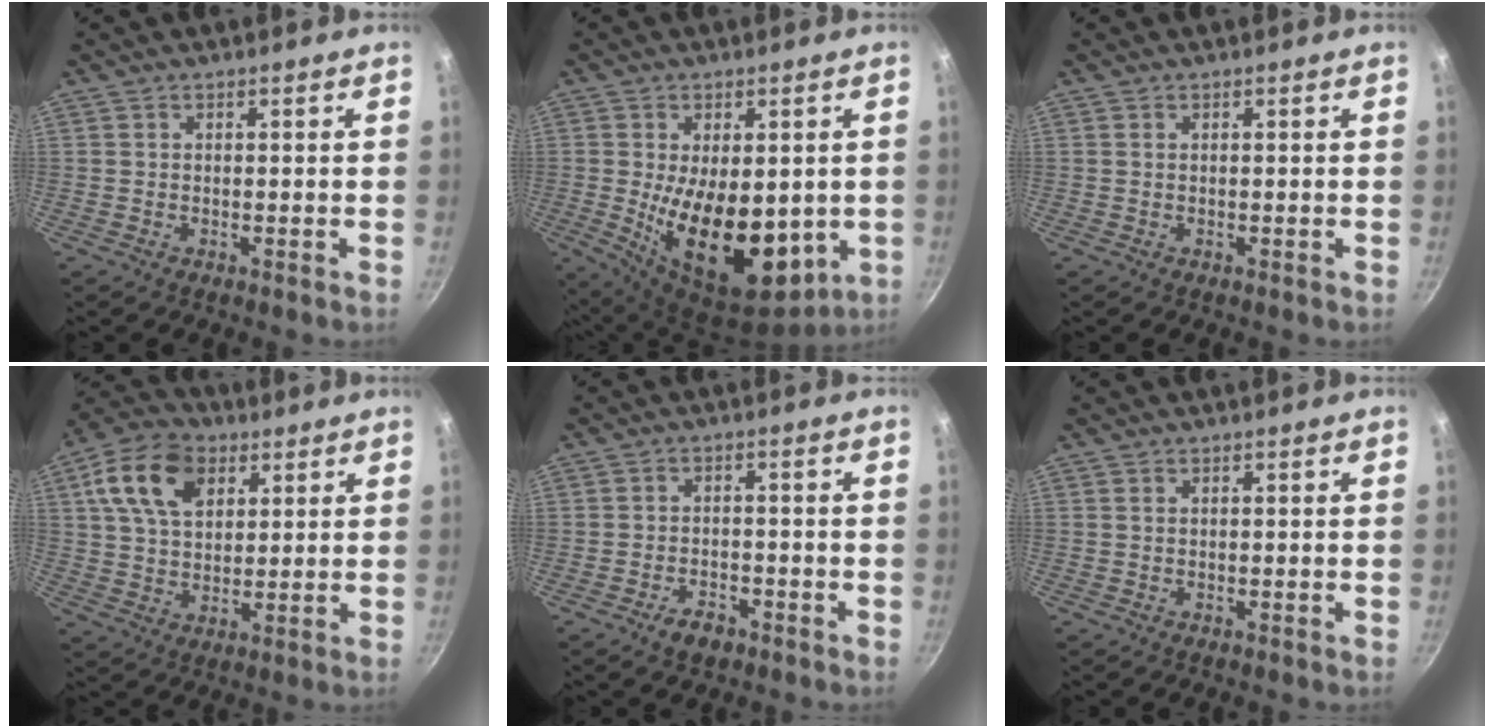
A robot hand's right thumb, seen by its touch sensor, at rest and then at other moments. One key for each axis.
{"total": 17.8, "fx": -1.2, "fy": 9.9, "fz": 14.8, "tx": -0.221, "ty": -0.032, "tz": 0.001}
{"total": 0.0}
{"total": 13.9, "fx": 5.3, "fy": 9.2, "fz": 9.0, "tx": -0.140, "ty": 0.000, "tz": 0.085}
{"total": 4.1, "fx": -2.7, "fy": 2.3, "fz": 2.1, "tx": -0.029, "ty": 0.022, "tz": -0.041}
{"total": 0.0}